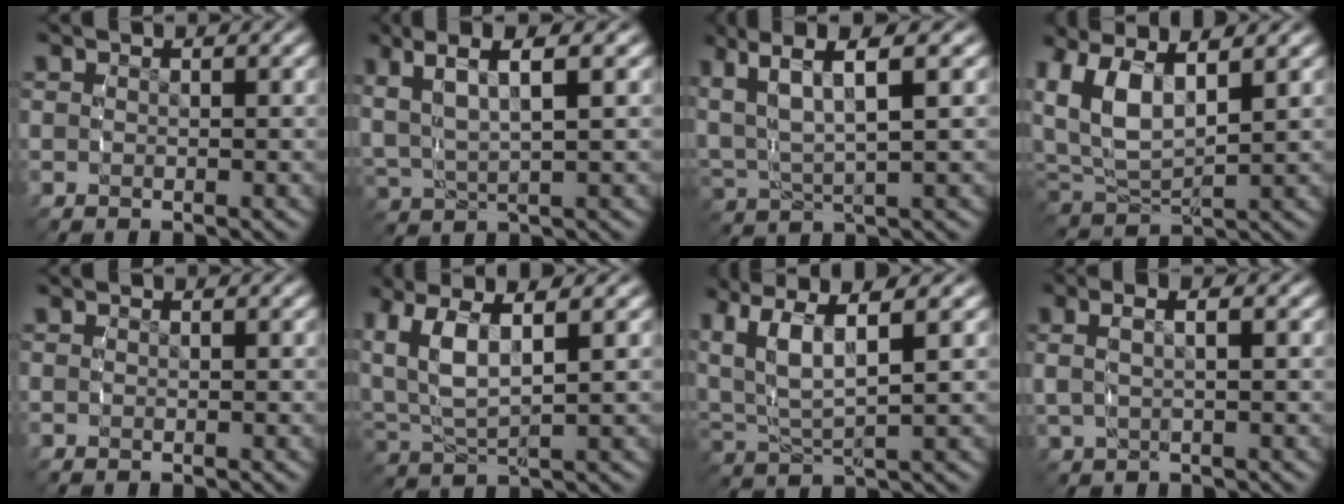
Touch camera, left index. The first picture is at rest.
{"total": 6.2, "force": [2.9, 3.0, 4.6], "torque": [-0.100, 0.011, 0.051]}
{"total": 7.5, "force": [3.2, 4.0, 5.5], "torque": [-0.123, 0.001, 0.056]}
{"total": 7.9, "force": [2.7, 5.4, 5.1], "torque": [-0.148, -0.015, 0.056]}
{"total": 0.0}
{"total": 6.7, "force": [2.1, 4.1, 4.9], "torque": [-0.137, -0.018, 0.047]}
{"total": 7.5, "force": [3.0, 4.5, 5.2], "torque": [-0.133, -0.012, 0.058]}
{"total": 3.2, "force": [1.1, 1.6, 2.5], "torque": [-0.049, 0.008, 0.023]}